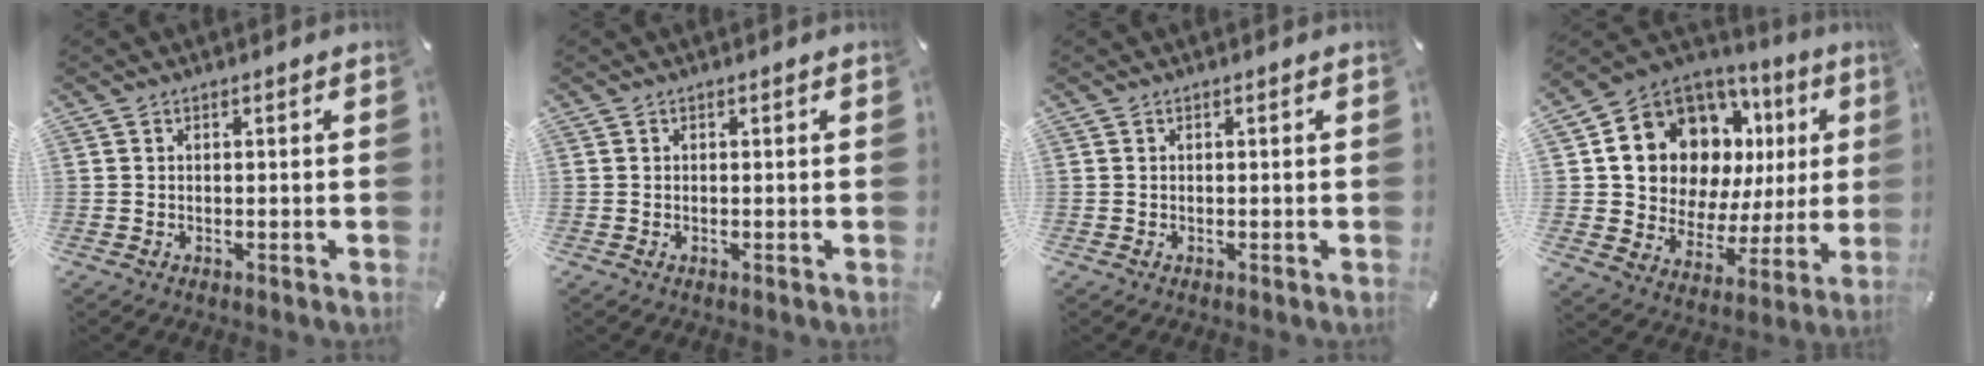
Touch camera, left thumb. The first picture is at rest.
{"total": 0.0}
{"total": 0.0}
{"total": 13.8, "force": [7.9, 9.9, 5.5], "torque": [-0.098, -0.076, 0.150]}